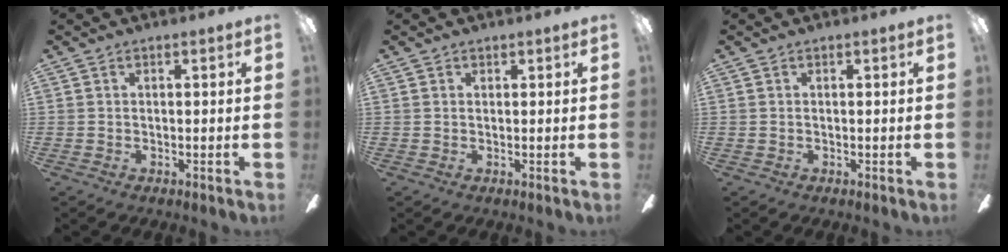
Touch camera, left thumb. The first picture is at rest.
{"total": 0.6, "force": [0.5, 0.4, 0.0], "torque": [0.000, 0.001, 0.010]}
{"total": 0.0}